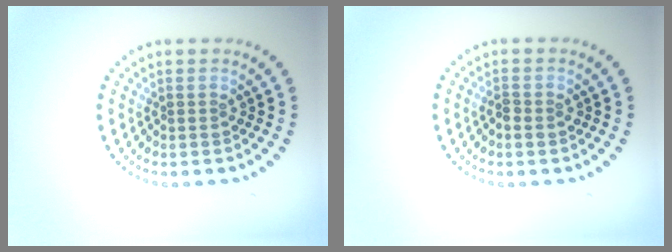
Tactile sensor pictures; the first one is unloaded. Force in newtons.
{"total": 1.2, "press": 1.2, "slide": 0.2}